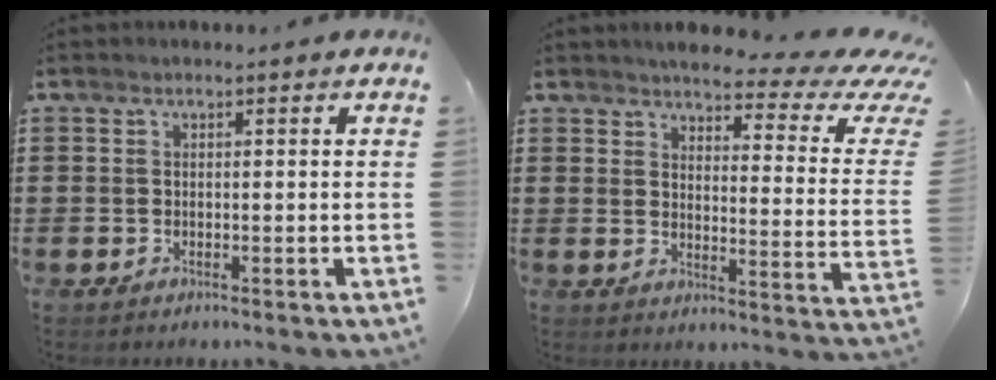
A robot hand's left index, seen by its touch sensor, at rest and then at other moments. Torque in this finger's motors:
{"motor_torque": [2.14, 0.00, 0.23, 0.01]}